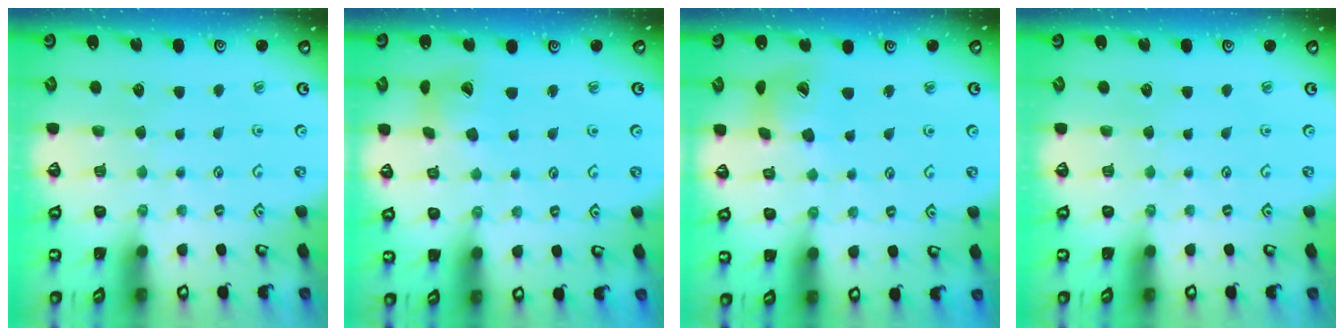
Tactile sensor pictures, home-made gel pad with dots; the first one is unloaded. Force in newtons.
{"total": 8.6, "press": 8.5, "slide": 1.2}
{"total": 13.0, "press": 12.9, "slide": 1.5}
{"total": 0.0}